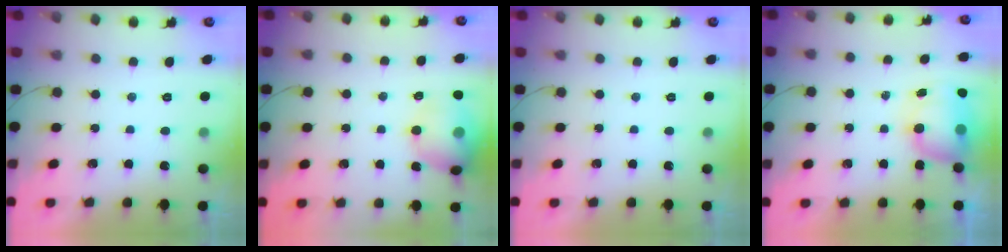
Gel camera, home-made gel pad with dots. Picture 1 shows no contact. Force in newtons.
{"total": 14.0, "press": 13.9, "slide": 2.0}
{"total": 0.0}
{"total": 8.7, "press": 8.6, "slide": 1.6}